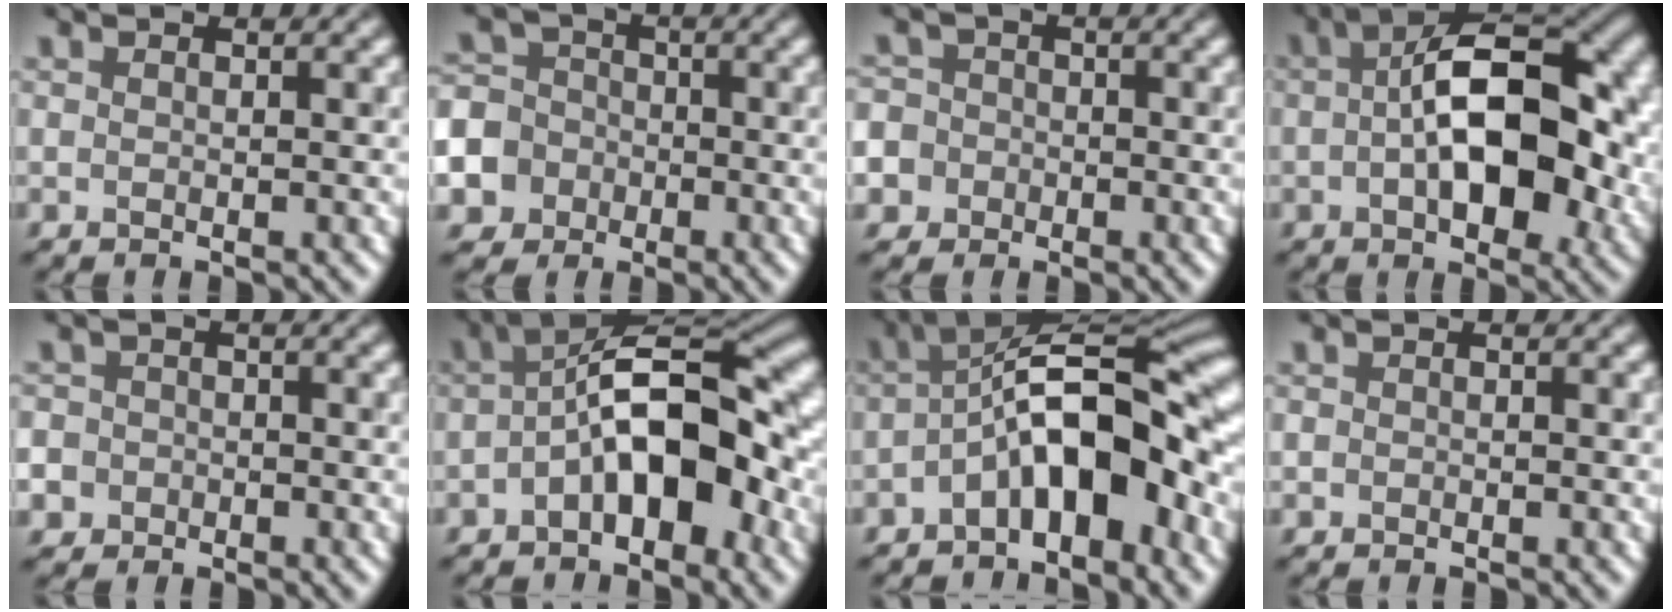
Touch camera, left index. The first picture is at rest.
{"total": 9.4, "force": [-4.1, 8.3, 1.8], "torque": [-0.058, -0.020, -0.098]}
{"total": 7.0, "force": [-2.6, 6.3, 1.5], "torque": [-0.042, -0.002, -0.080]}
{"total": 12.7, "force": [-0.1, 6.5, 10.9], "torque": [-0.151, 0.012, -0.011]}
{"total": 6.1, "force": [-2.4, 5.5, 1.3], "torque": [-0.035, -0.010, -0.071]}
{"total": 9.6, "force": [-1.4, 4.3, 8.5], "torque": [-0.128, 0.023, -0.033]}
{"total": 10.3, "force": [-2.4, 4.2, 9.0], "torque": [-0.138, 0.022, -0.048]}
{"total": 0.5, "force": [-0.2, 0.5, 0.1], "torque": [0.002, -0.004, -0.004]}